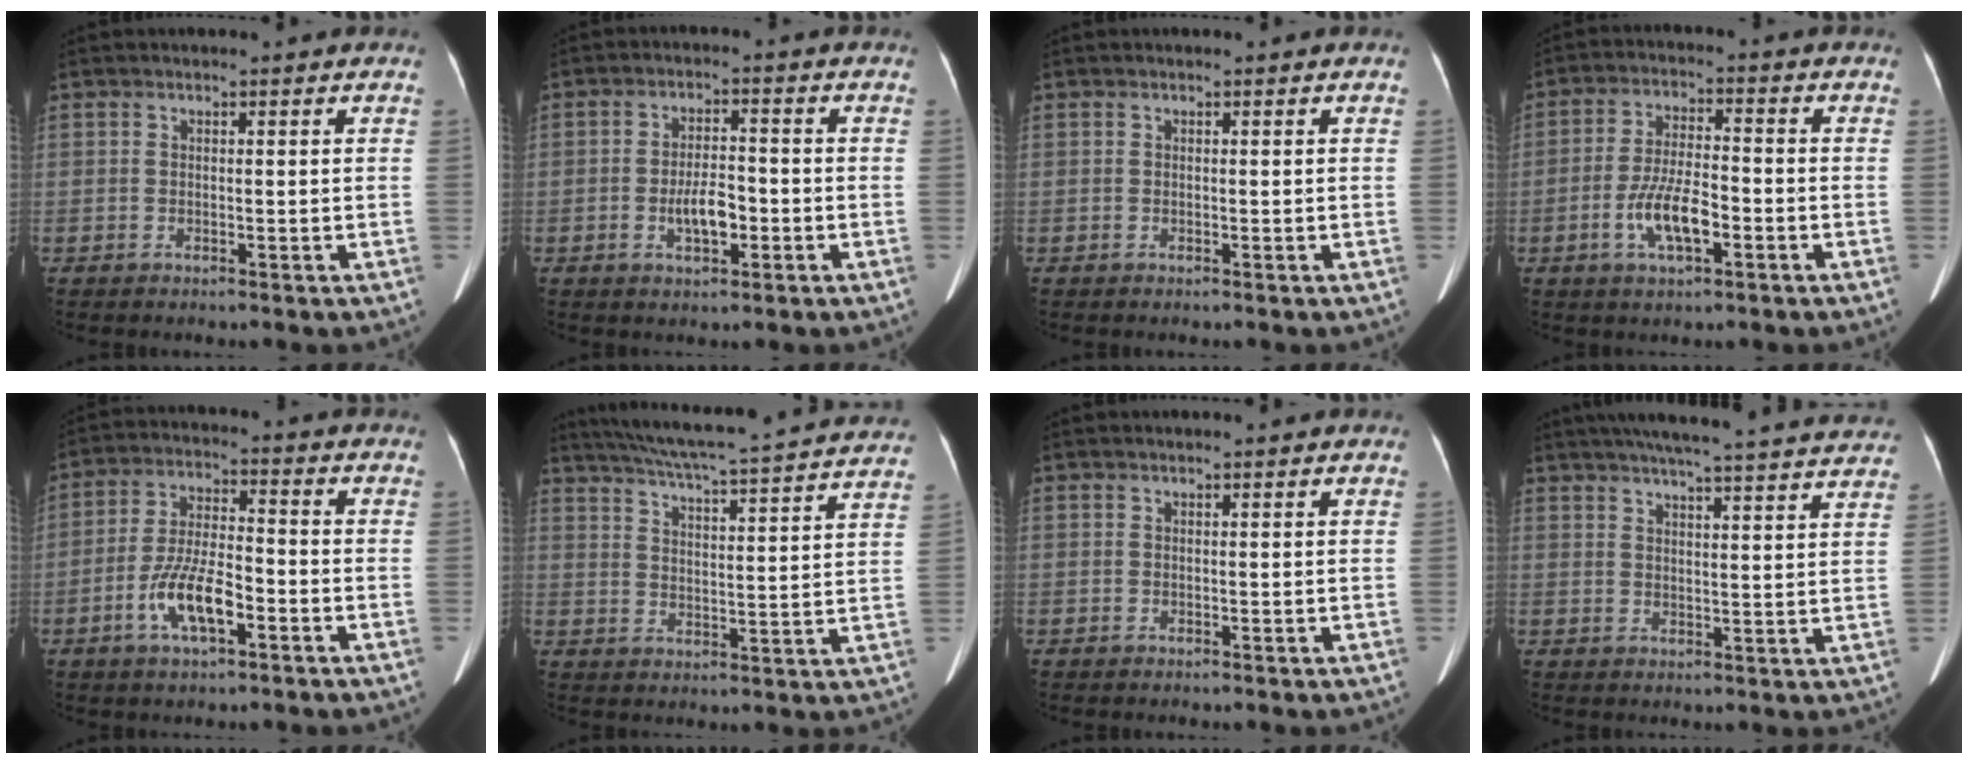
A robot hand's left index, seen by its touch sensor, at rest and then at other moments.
{"total": 4.9, "force": [-1.7, 2.0, 4.2], "torque": [-0.075, -0.003, -0.030]}
{"total": 0.0}
{"total": 7.5, "force": [-2.9, 2.2, 6.6], "torque": [-0.132, -0.005, -0.054]}
{"total": 8.7, "force": [-3.8, 2.5, 7.3], "torque": [-0.148, -0.004, -0.071]}
{"total": 26.6, "force": [24.4, 1.2, 10.5], "torque": [-0.176, -0.035, 0.308]}
{"total": 0.8, "force": [0.7, 0.0, 0.4], "torque": [-0.003, 0.009, 0.012]}
{"total": 26.3, "force": [23.9, 1.9, 10.8], "torque": [-0.168, -0.017, 0.291]}